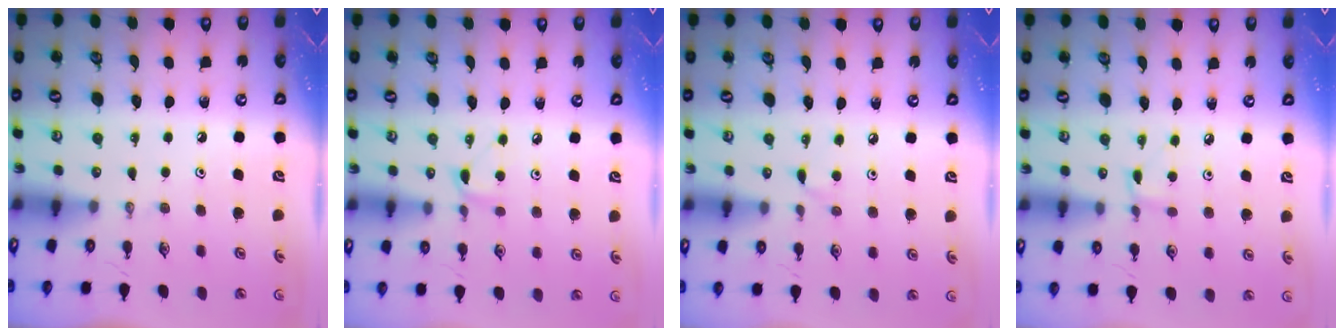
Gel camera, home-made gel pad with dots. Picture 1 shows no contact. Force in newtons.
{"total": 4.8, "press": 4.8, "slide": 0.6}
{"total": 3.3, "press": 3.2, "slide": 0.3}
{"total": 1.7, "press": 1.7, "slide": 0.0}